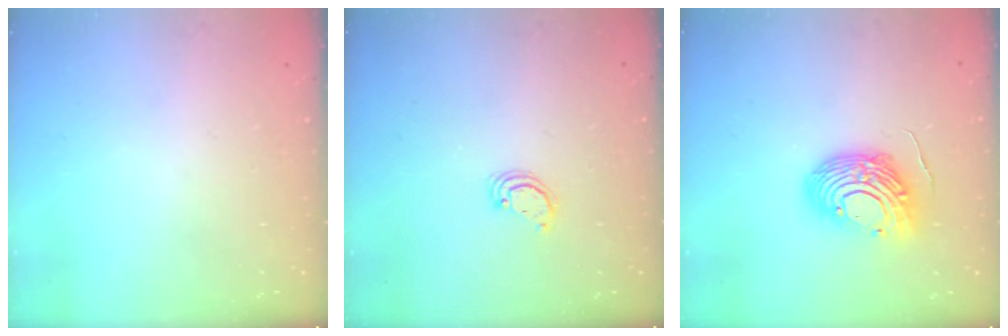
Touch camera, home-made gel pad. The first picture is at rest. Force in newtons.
{"total": 2.5, "press": 2.5, "slide": 0.2}
{"total": 12.9, "press": 12.9, "slide": 1.2}